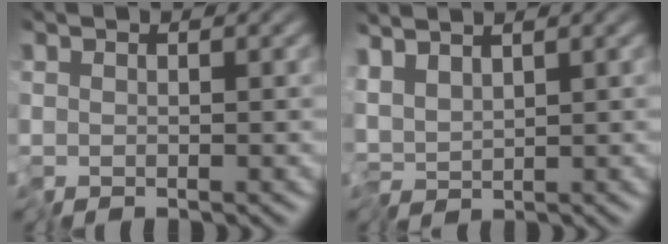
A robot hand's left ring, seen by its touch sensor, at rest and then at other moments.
{"total": 1.9, "force": [0.2, 0.6, 1.8], "torque": [-0.037, 0.002, -0.005]}